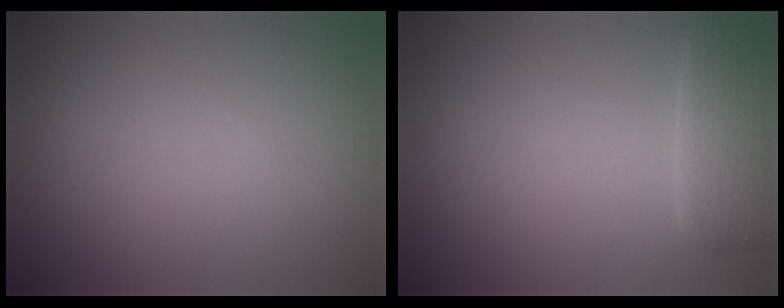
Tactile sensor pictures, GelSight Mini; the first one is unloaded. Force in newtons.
{"total": 2.4, "press": 1.7, "slide": 1.7}